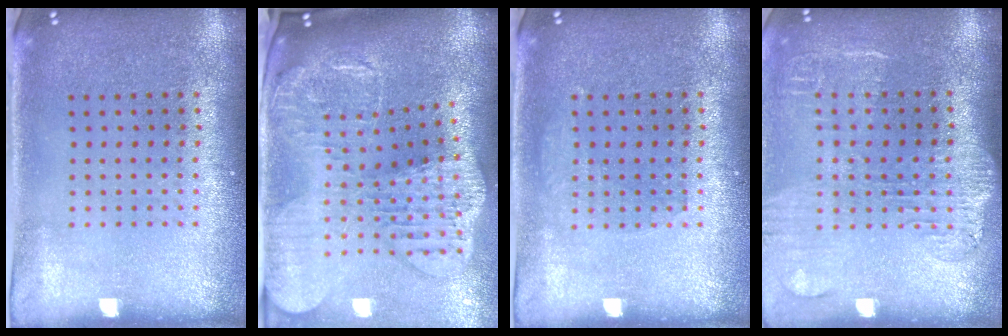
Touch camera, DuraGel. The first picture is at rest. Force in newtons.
{"total": 3.7, "press": 3.0, "slide": 2.3}
{"total": 0.9, "press": 0.9, "slide": 0.2}
{"total": 1.9, "press": 1.6, "slide": 1.0}